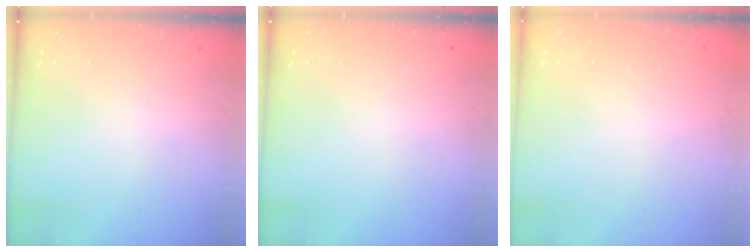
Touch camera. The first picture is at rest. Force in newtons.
{"total": 0.0}
{"total": 0.0}